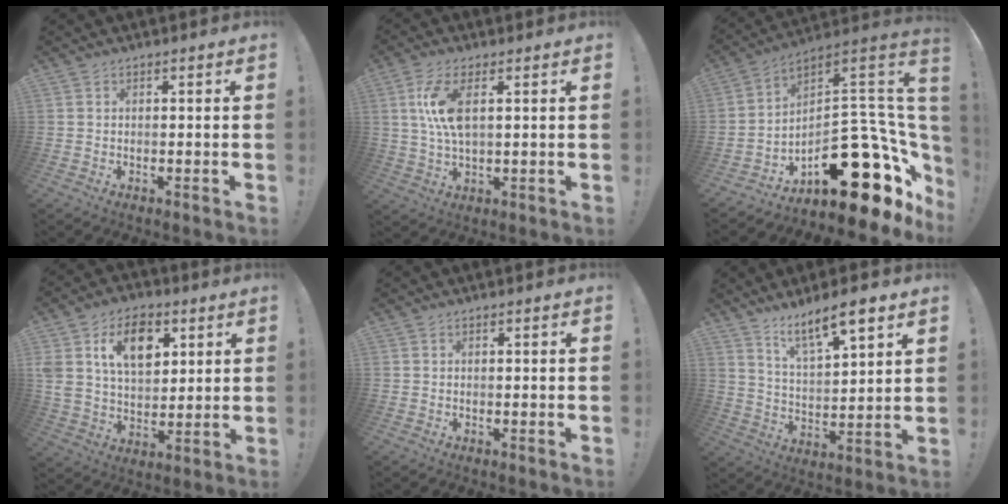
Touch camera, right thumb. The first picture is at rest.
{"total": 9.3, "force": [2.2, 3.6, 8.3], "torque": [-0.173, -0.006, 0.038]}
{"total": 23.9, "force": [-7.4, 11.8, 19.4], "torque": [-0.238, 0.014, -0.100]}
{"total": 14.9, "force": [6.4, 10.0, 9.0], "torque": [-0.141, -0.014, 0.118]}
{"total": 0.0}
{"total": 11.2, "force": [8.3, 2.7, 7.1], "torque": [-0.119, -0.050, 0.142]}